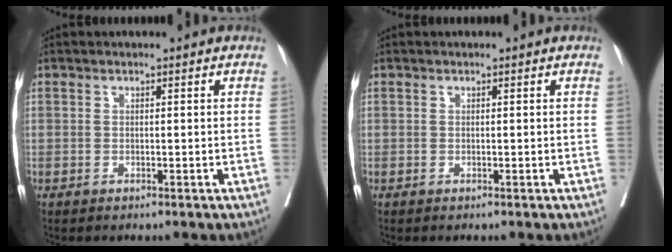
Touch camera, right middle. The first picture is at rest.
{"total": 0.0}